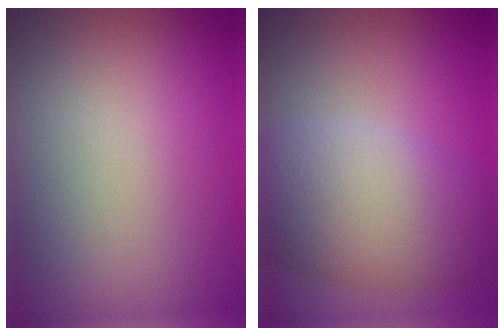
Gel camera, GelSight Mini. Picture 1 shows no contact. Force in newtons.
{"total": 8.4, "press": 8.4, "slide": 0.3}